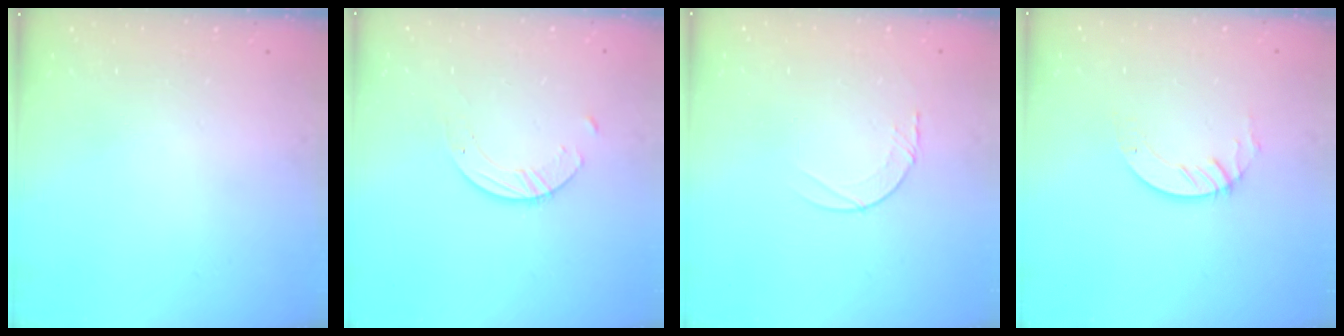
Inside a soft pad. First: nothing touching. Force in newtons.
{"total": 3.8, "press": 3.8, "slide": 0.4}
{"total": 4.2, "press": 4.2, "slide": 0.5}
{"total": 3.4, "press": 3.4, "slide": 0.3}